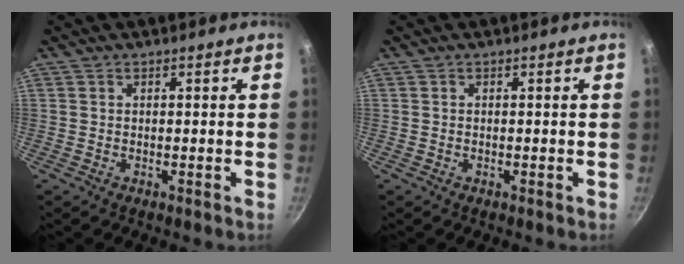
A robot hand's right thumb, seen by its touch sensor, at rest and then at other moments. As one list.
[{"total": 0.0}]